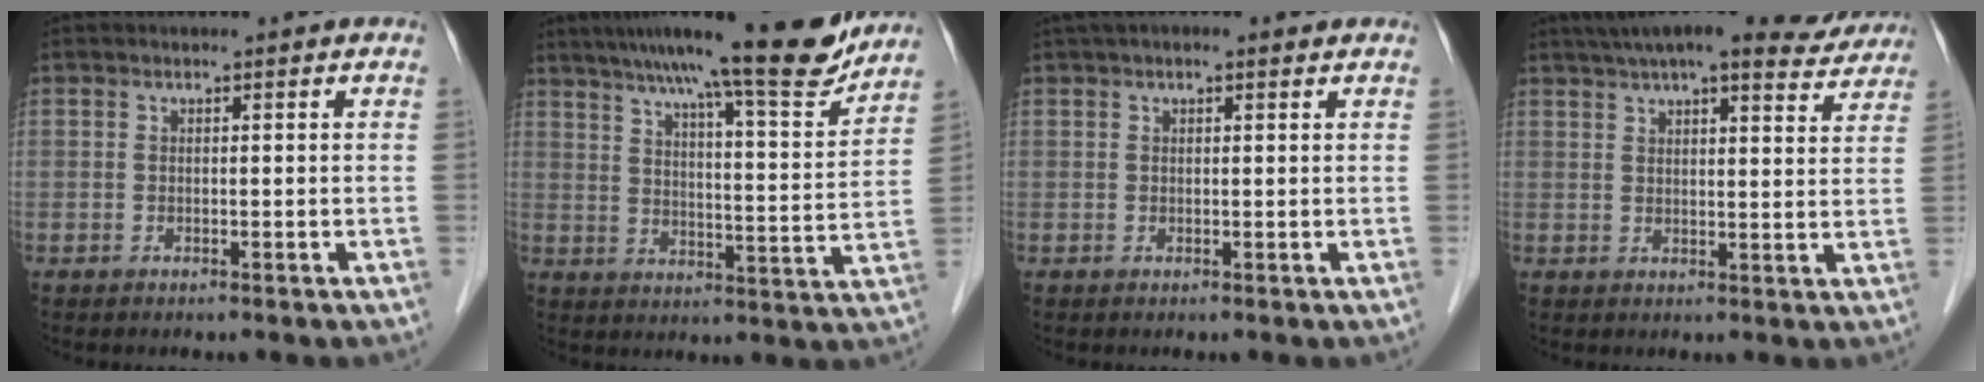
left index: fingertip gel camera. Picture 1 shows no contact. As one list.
[{"total": 18.6, "force": [15.6, 0.9, 10.1], "torque": [-0.148, -0.006, 0.216]}, {"total": 4.0, "force": [2.7, 1.2, 2.6], "torque": [-0.047, 0.031, 0.042]}, {"total": 17.9, "force": [15.8, 3.4, 7.8], "torque": [-0.119, 0.032, 0.201]}]